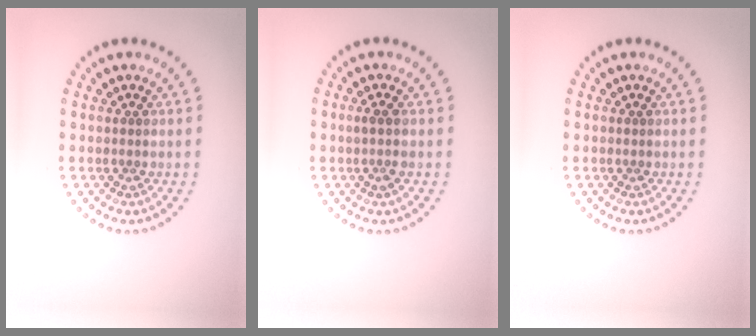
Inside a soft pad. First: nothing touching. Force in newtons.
{"total": 1.2, "press": 1.0, "slide": 0.6}
{"total": 0.0}